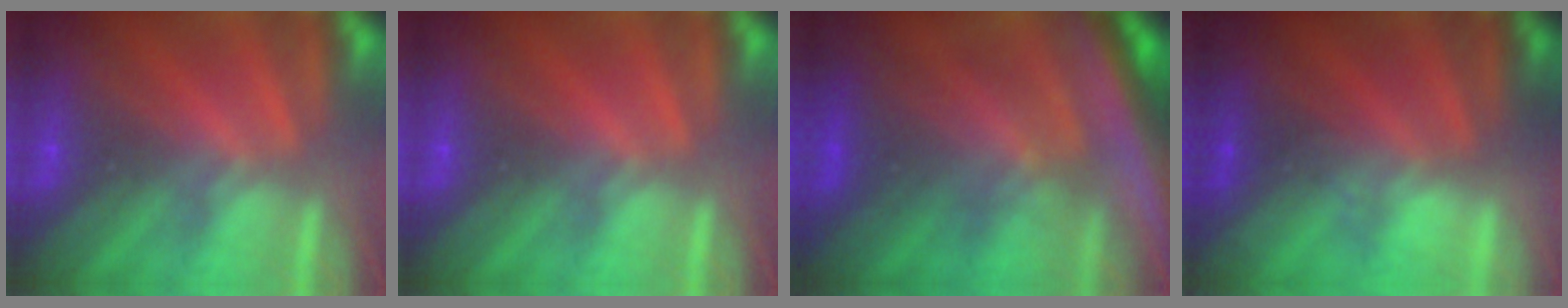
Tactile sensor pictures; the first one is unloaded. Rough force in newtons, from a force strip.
{"total": 0.0}
{"total": 6.9}
{"total": 1.5}